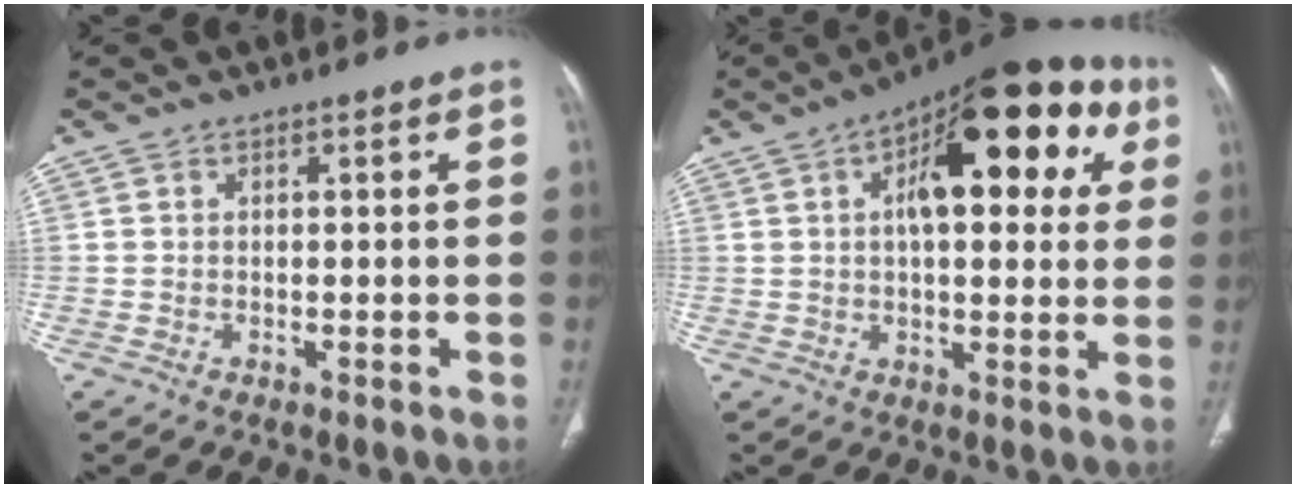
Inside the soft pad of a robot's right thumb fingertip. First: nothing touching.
{"total": 22.6, "force": [7.0, 10.0, 19.0], "torque": [-0.231, 0.021, 0.093]}